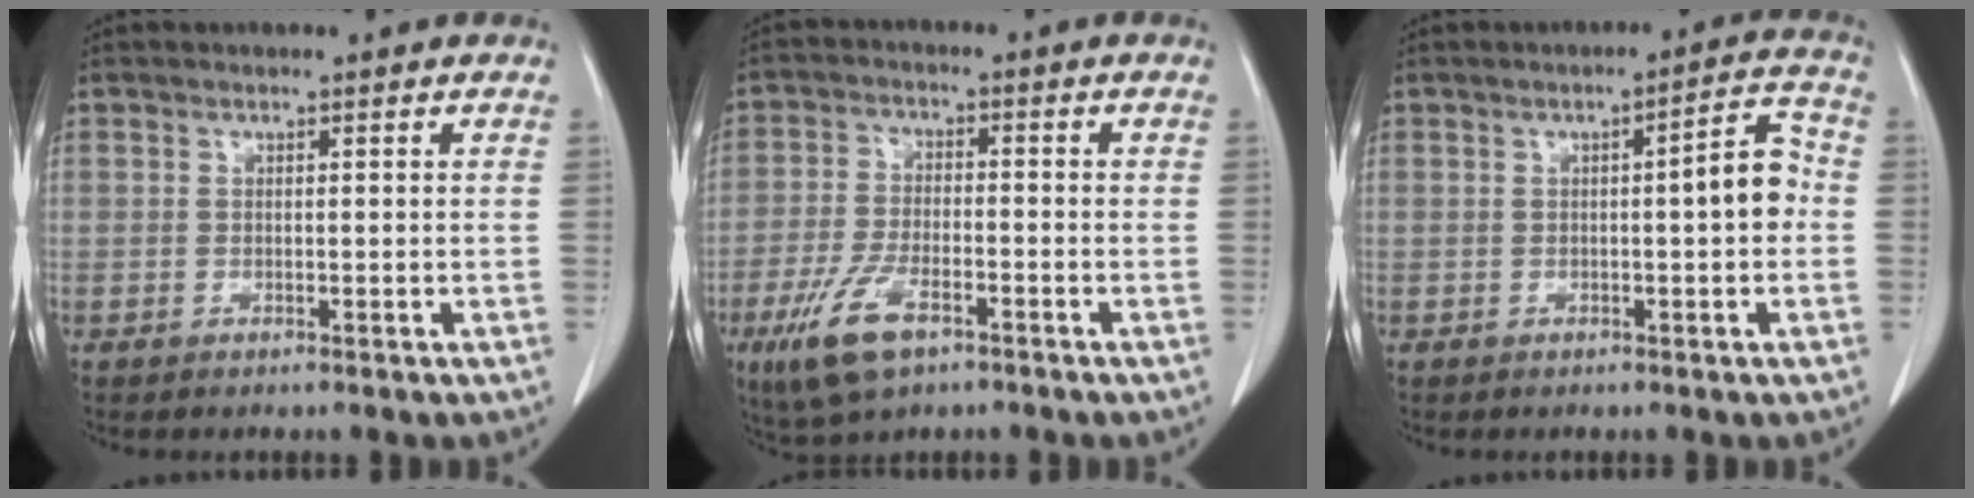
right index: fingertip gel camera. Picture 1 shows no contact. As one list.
[{"total": 8.9, "force": [-4.9, 3.3, 6.6], "torque": [-0.142, -0.014, -0.088]}, {"total": 5.5, "force": [-0.2, 0.9, 5.4], "torque": [-0.069, 0.017, -0.008]}]